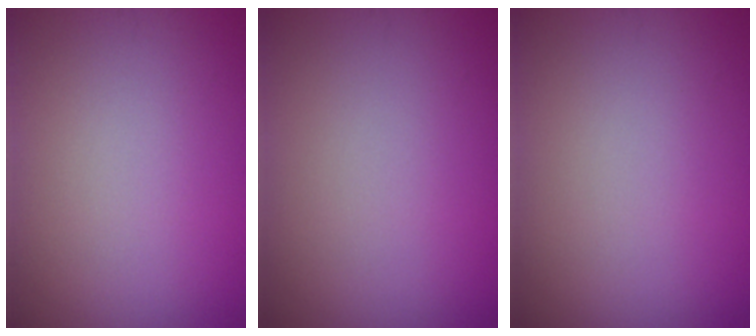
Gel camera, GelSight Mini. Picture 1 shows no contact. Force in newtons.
{"total": 0.0}
{"total": 0.0}